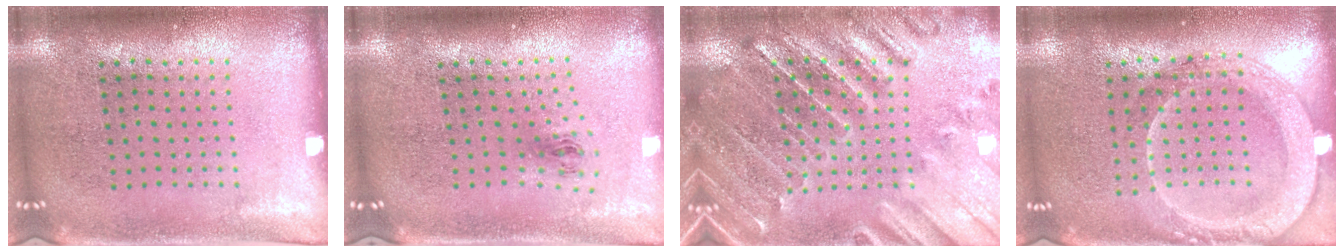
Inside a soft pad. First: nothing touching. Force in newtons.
{"total": 1.0, "press": 0.4, "slide": 0.9}
{"total": 1.6, "press": 1.6, "slide": 0.3}
{"total": 2.0, "press": 1.8, "slide": 0.9}